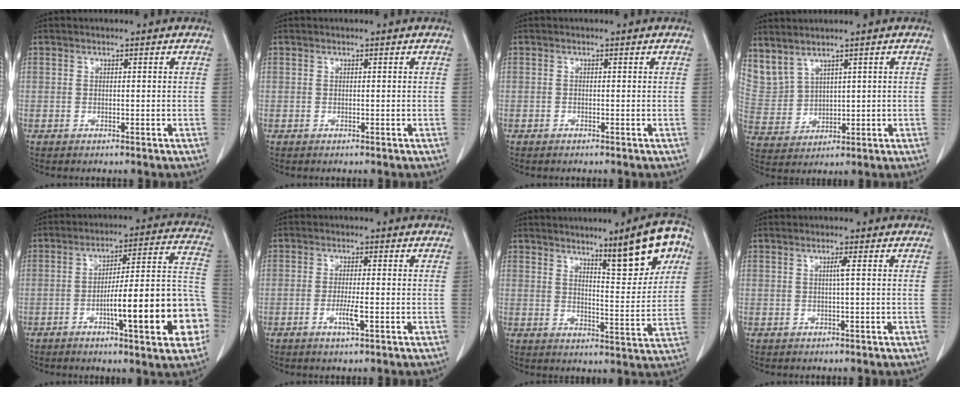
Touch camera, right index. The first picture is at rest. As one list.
[{"total": 0.0}, {"total": 0.0}, {"total": 9.7, "force": [6.6, 5.6, 4.3], "torque": [-0.122, 0.013, 0.167]}, {"total": 18.7, "force": [-6.1, 2.4, 17.5], "torque": [-0.185, 0.031, -0.078]}, {"total": 3.1, "force": [-1.1, 0.2, 2.9], "torque": [-0.054, -0.002, -0.019]}, {"total": 11.7, "force": [6.4, 1.6, 9.7], "torque": [-0.121, -0.002, 0.087]}, {"total": 1.1, "force": [0.1, -0.4, 1.0], "torque": [-0.016, 0.001, 0.000]}]